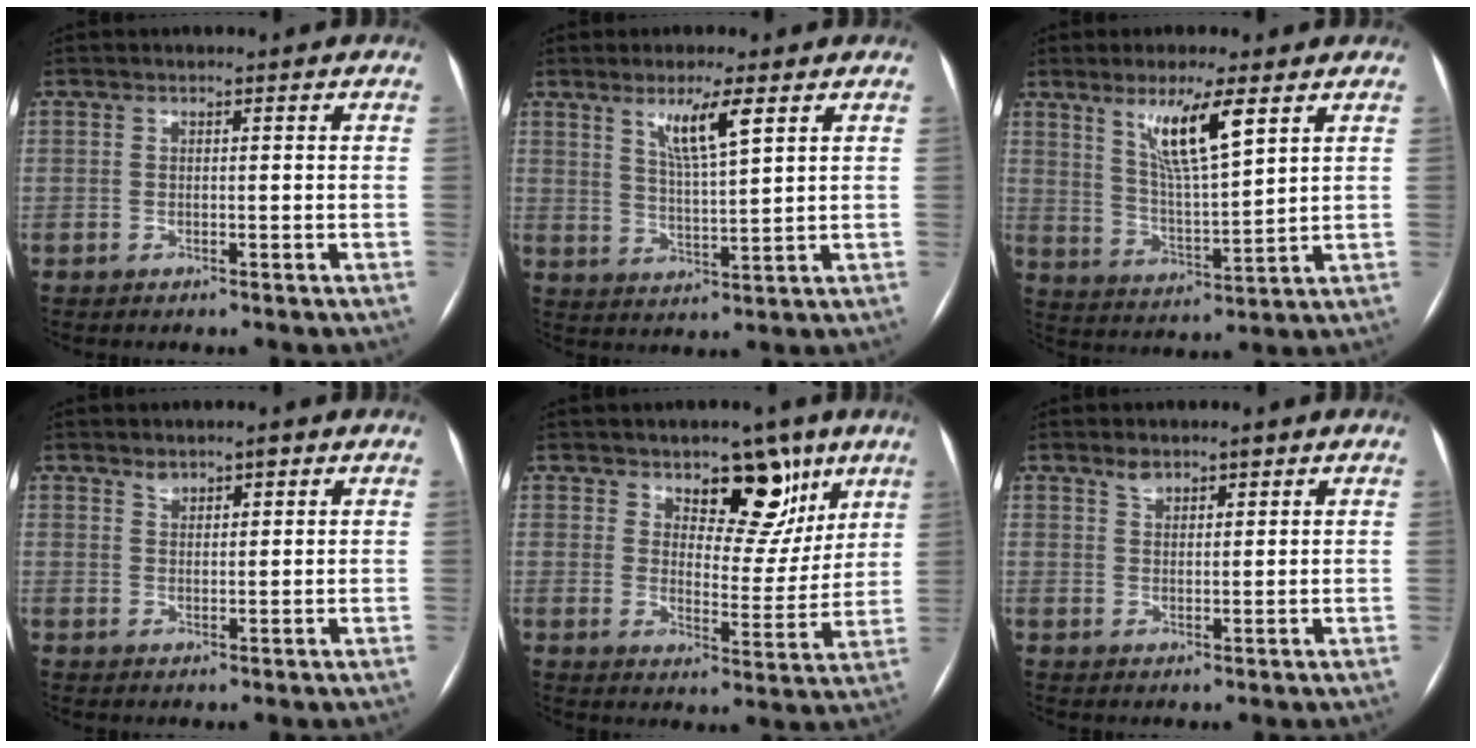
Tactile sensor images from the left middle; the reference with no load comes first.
{"total": 6.5, "force": [3.5, 0.2, 5.5], "torque": [-0.103, -0.008, 0.066]}
{"total": 9.6, "force": [5.2, 0.8, 8.1], "torque": [-0.152, -0.010, 0.099]}
{"total": 2.5, "force": [1.9, 1.0, 1.3], "torque": [-0.023, 0.002, 0.034]}
{"total": 9.9, "force": [6.5, 4.9, 5.6], "torque": [-0.063, -0.003, 0.100]}
{"total": 2.8, "force": [2.2, 1.2, 1.2], "torque": [-0.025, 0.005, 0.040]}